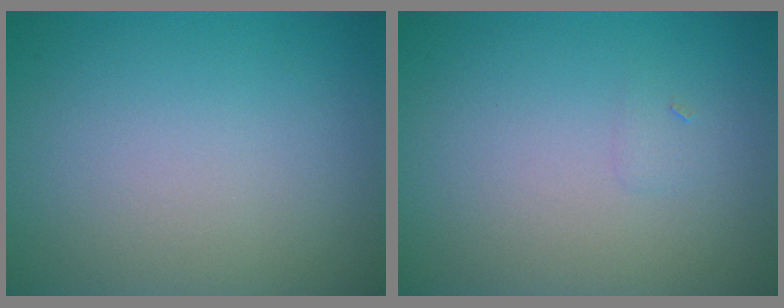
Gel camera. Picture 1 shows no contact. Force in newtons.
{"total": 0.5, "press": 0.5, "slide": 0.1}